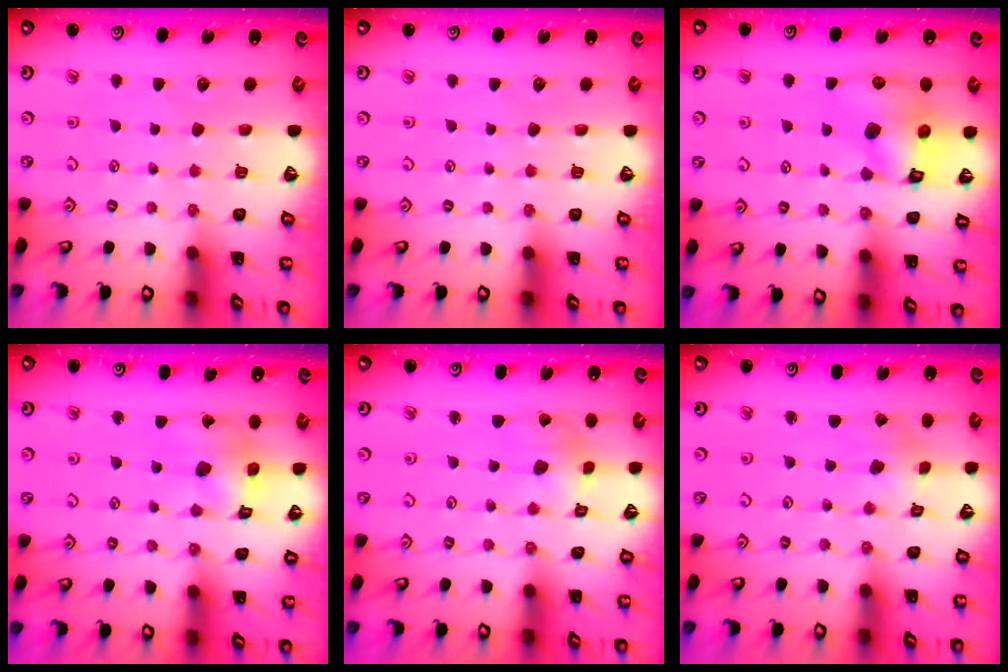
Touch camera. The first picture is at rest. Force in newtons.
{"total": 0.0}
{"total": 10.9, "press": 10.8, "slide": 1.5}
{"total": 10.0, "press": 10.0, "slide": 1.1}
{"total": 2.2, "press": 2.2, "slide": 0.4}
{"total": 0.8, "press": 0.7, "slide": 0.3}